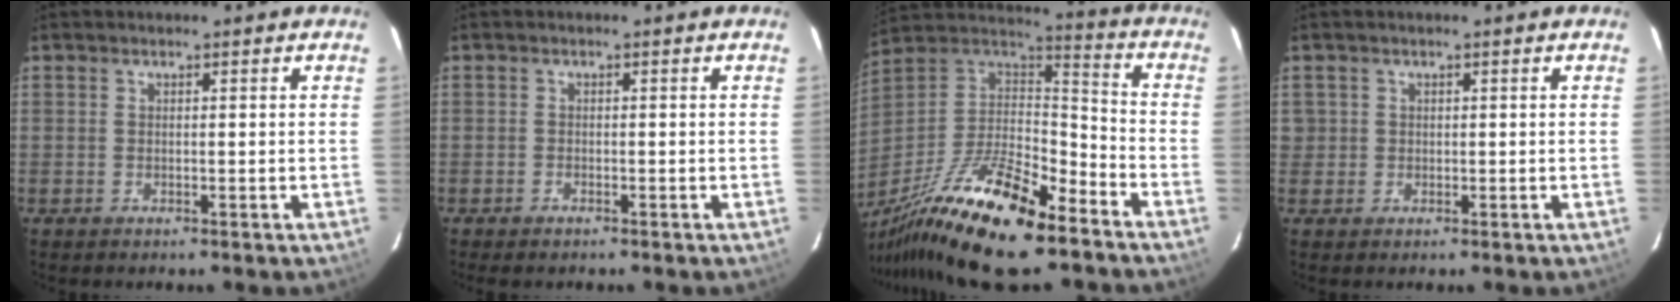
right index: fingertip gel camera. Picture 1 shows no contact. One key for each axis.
{"total": 1.2, "fx": -1.0, "fy": 0.5, "fz": 0.4, "tx": -0.012, "ty": -0.001, "tz": -0.021}
{"total": 25.9, "fx": -17.7, "fy": 7.1, "fz": 17.6, "tx": -0.337, "ty": -0.041, "tz": -0.306}
{"total": 1.5, "fx": 0.1, "fy": 1.5, "fz": -0.1, "tx": 0.012, "ty": 0.010, "tz": 0.005}